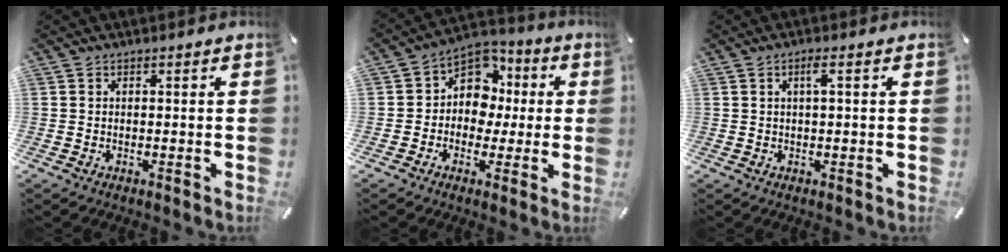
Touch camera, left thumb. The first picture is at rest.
{"total": 10.7, "force": [0.9, 9.7, 4.5], "torque": [-0.086, -0.002, 0.021]}
{"total": 2.4, "force": [0.8, 0.4, 2.3], "torque": [-0.046, 0.004, 0.011]}